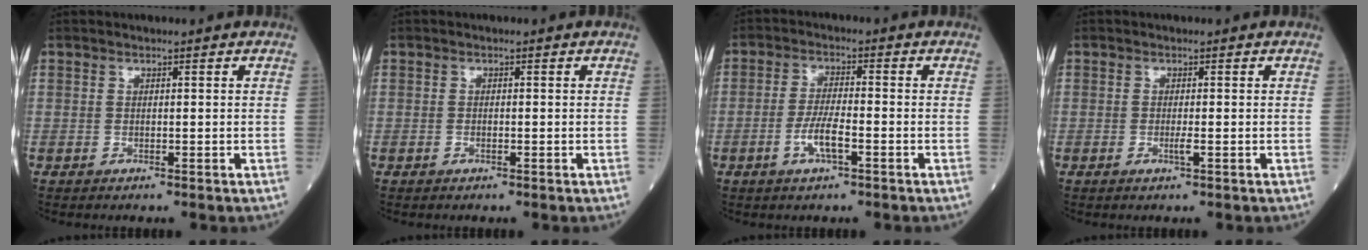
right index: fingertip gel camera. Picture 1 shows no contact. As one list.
[{"total": 0.6, "force": [-0.3, 0.2, 0.4], "torque": [-0.011, 0.000, -0.005]}, {"total": 4.8, "force": [-2.0, 0.8, 4.3], "torque": [-0.087, -0.002, -0.039]}, {"total": 1.1, "force": [-0.4, 0.0, 1.1], "torque": [-0.023, -0.003, -0.007]}]